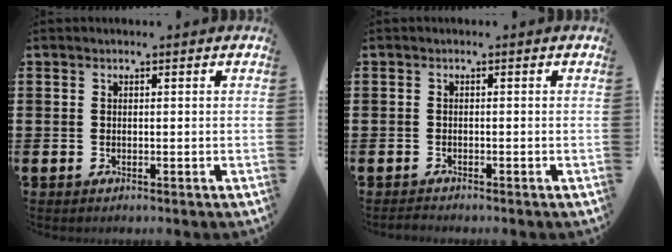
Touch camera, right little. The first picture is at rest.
{"total": 0.6, "force": [-0.6, 0.1, 0.2], "torque": [-0.005, -0.001, -0.012]}